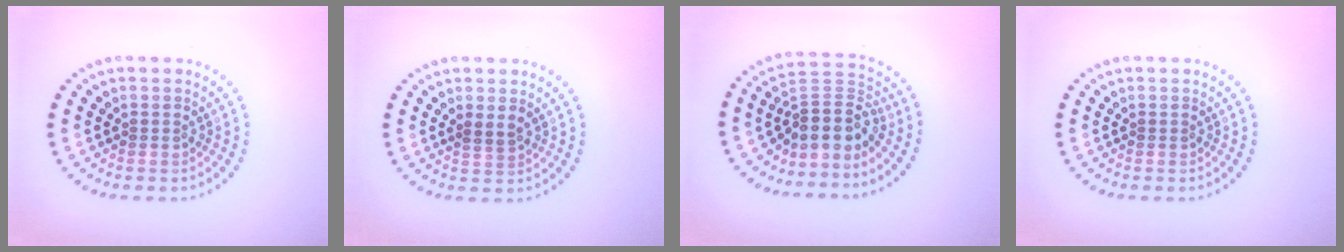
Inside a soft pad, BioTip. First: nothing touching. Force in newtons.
{"total": 1.2, "press": 1.1, "slide": 0.5}
{"total": 4.1, "press": 3.1, "slide": 2.8}
{"total": 0.0}